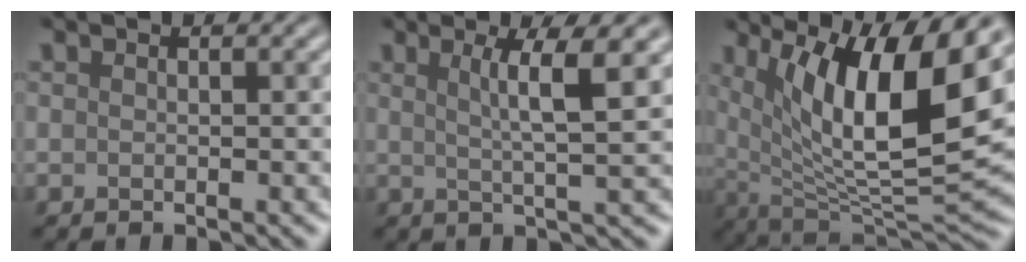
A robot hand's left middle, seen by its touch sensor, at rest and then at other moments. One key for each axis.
{"total": 4.3, "fx": 1.7, "fy": 0.4, "fz": 4.0, "tx": -0.064, "ty": 0.002, "tz": 0.032}
{"total": 13.6, "fx": 5.4, "fy": 4.1, "fz": 11.7, "tx": -0.184, "ty": -0.001, "tz": 0.095}